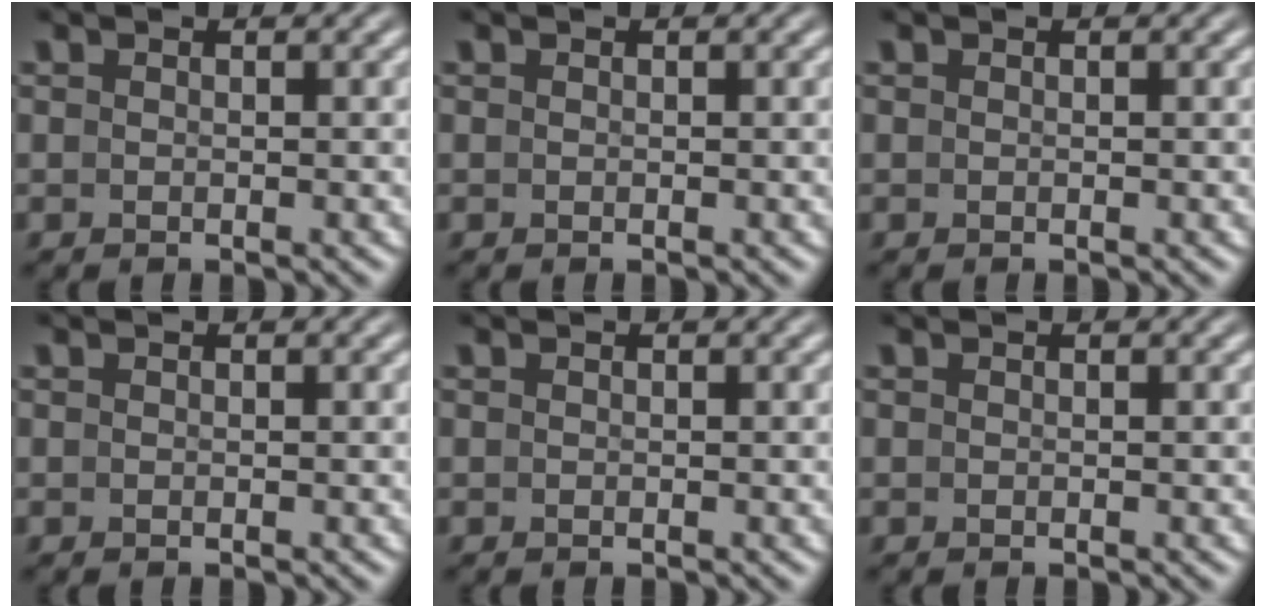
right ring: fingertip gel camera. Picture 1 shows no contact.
{"total": 0.0}
{"total": 0.0}
{"total": 0.0}
{"total": 0.0}
{"total": 0.0}